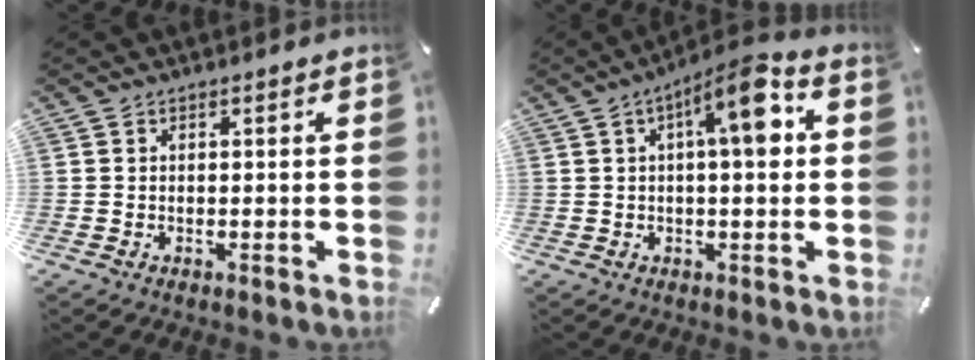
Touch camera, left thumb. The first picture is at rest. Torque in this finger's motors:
{"motor_torque": [1.57, 2.54, 0.99, -0.95, 0.37]}